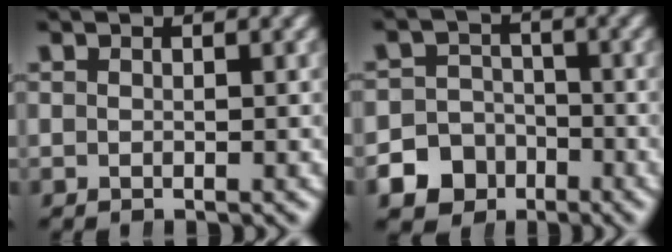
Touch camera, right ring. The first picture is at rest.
{"total": 9.8, "force": [-4.7, 8.4, 1.9], "torque": [-0.043, -0.031, -0.084]}